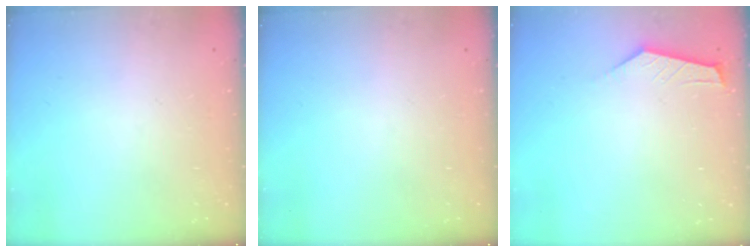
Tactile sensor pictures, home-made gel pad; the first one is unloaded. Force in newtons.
{"total": 0.0}
{"total": 2.6, "press": 2.6, "slide": 0.4}